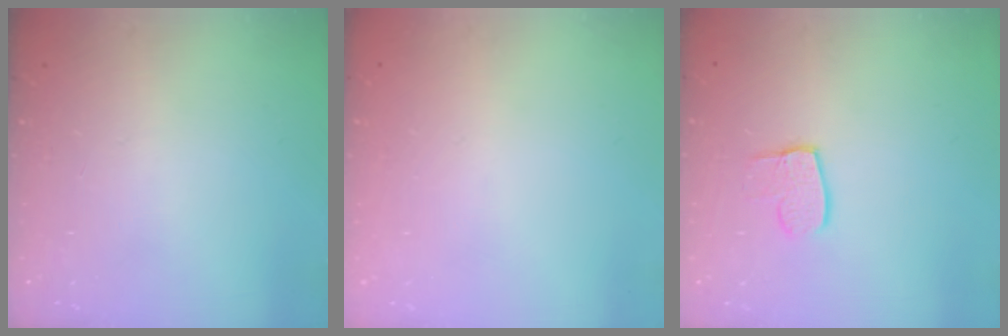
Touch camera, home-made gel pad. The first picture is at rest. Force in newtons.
{"total": 0.0}
{"total": 7.7, "press": 7.7, "slide": 0.7}